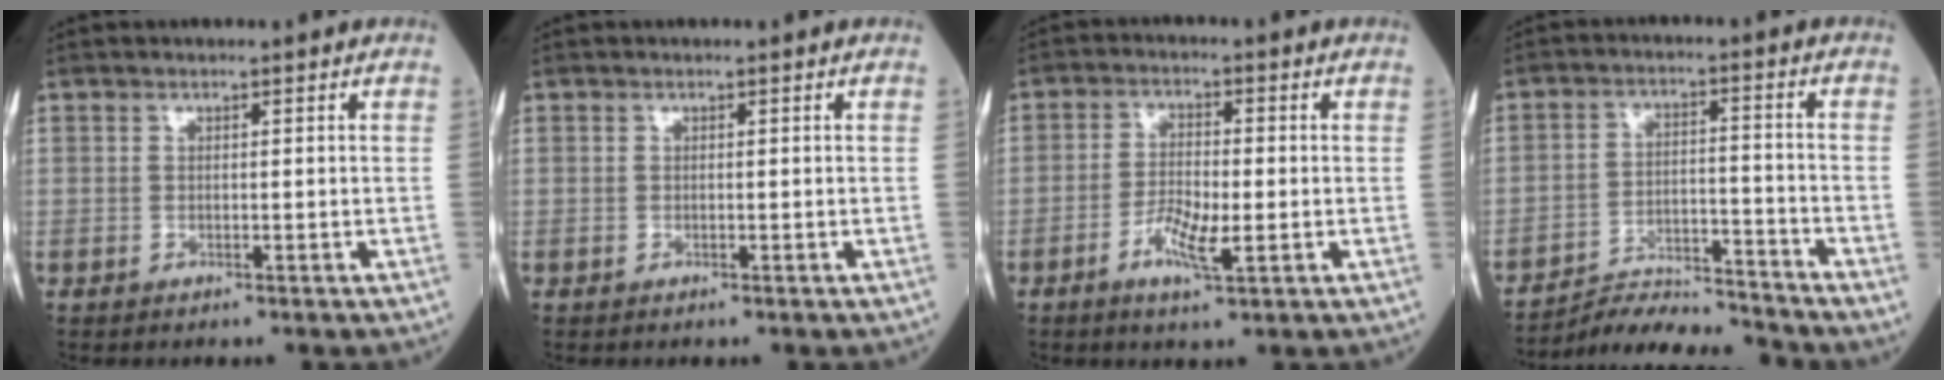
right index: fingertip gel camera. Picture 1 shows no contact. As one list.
[{"total": 0.0}, {"total": 5.7, "force": [-1.9, 1.2, 5.2], "torque": [-0.099, -0.003, -0.035]}, {"total": 9.7, "force": [-9.6, -0.7, 0.8], "torque": [-0.013, 0.011, -0.171]}]